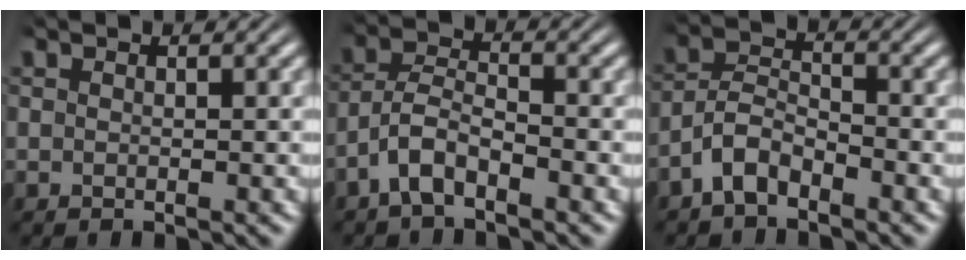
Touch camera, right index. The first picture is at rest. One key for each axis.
{"total": 4.7, "fx": -2.7, "fy": 3.1, "fz": 2.3, "tx": -0.055, "ty": -0.013, "tz": -0.049}
{"total": 5.4, "fx": -3.0, "fy": 3.9, "fz": 2.2, "tx": -0.048, "ty": -0.013, "tz": -0.056}